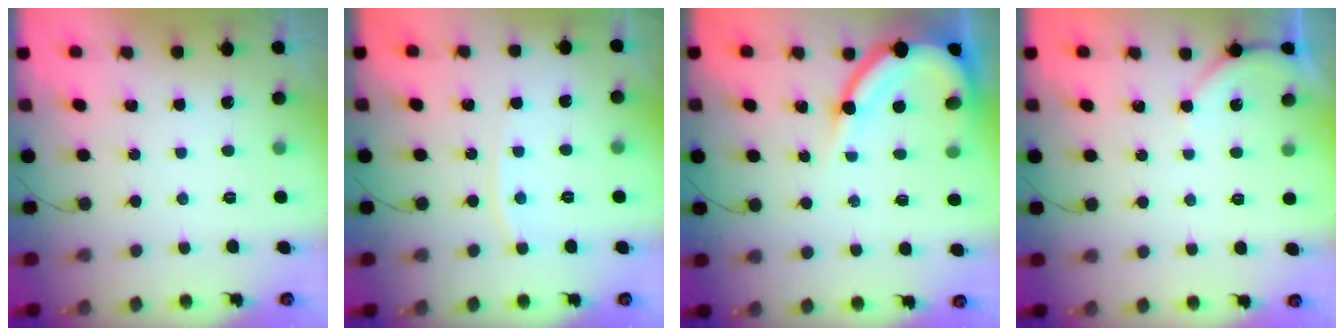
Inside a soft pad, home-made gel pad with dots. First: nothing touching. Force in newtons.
{"total": 4.0, "press": 4.0, "slide": 0.5}
{"total": 11.6, "press": 11.6, "slide": 1.2}
{"total": 3.6, "press": 3.5, "slide": 0.6}